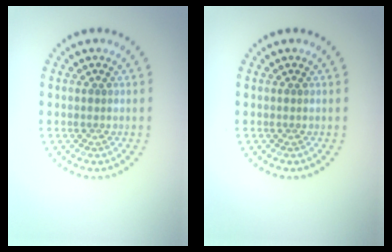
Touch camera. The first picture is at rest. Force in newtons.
{"total": 0.0}